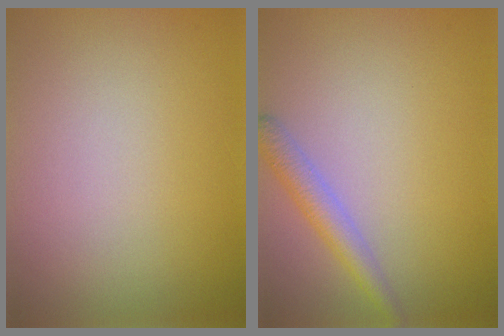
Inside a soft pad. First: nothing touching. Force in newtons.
{"total": 2.4, "press": 2.4, "slide": 0.1}